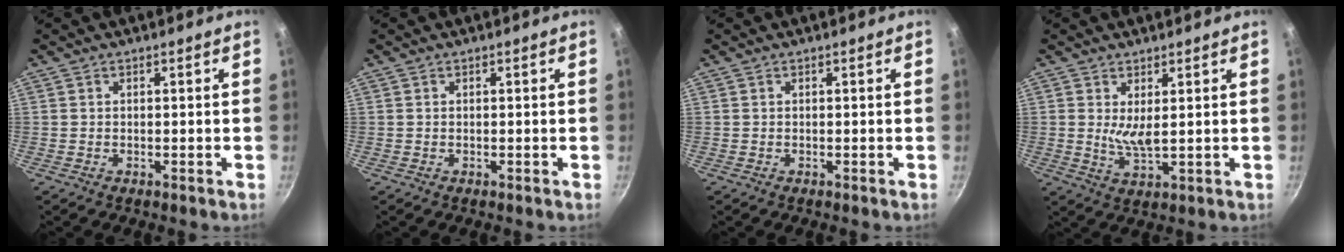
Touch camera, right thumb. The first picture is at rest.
{"total": 0.0}
{"total": 0.0}
{"total": 4.7, "force": [1.2, 1.6, 4.2], "torque": [-0.077, -0.025, 0.027]}